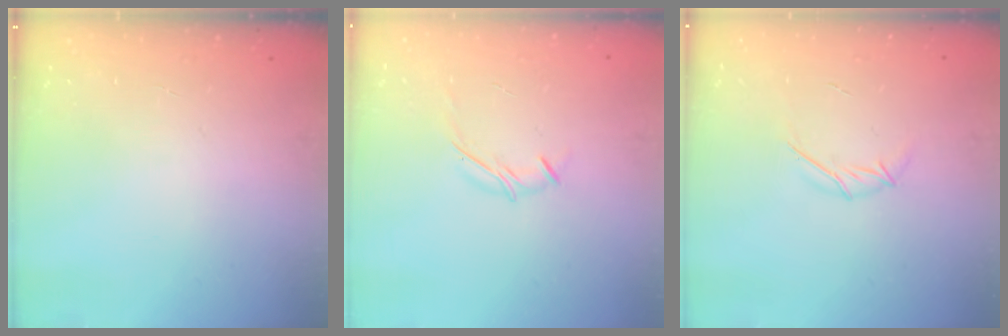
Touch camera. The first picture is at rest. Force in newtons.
{"total": 6.3, "press": 6.2, "slide": 1.5}
{"total": 5.4, "press": 5.3, "slide": 1.1}